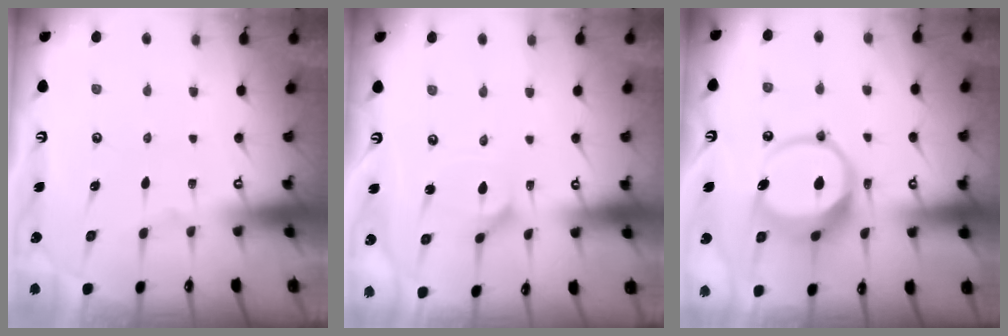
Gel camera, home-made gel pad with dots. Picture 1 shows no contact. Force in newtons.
{"total": 3.2, "press": 3.2, "slide": 0.3}
{"total": 12.3, "press": 12.2, "slide": 2.0}